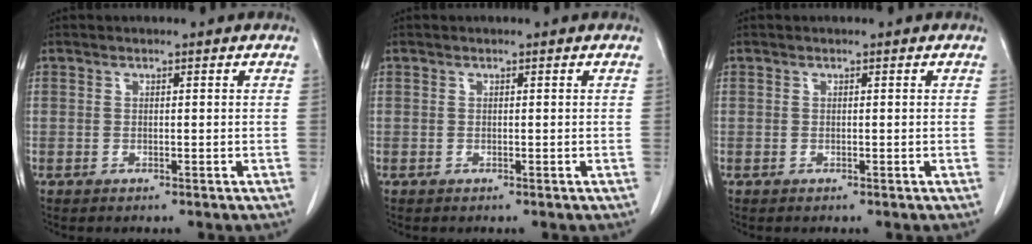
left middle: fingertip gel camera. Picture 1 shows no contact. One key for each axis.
{"total": 0.0}
{"total": 0.0}